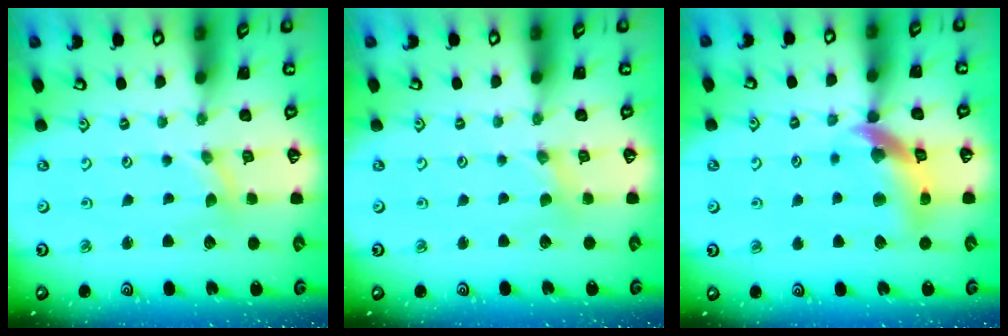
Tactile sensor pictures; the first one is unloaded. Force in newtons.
{"total": 0.7, "press": 0.7, "slide": 0.1}
{"total": 13.2, "press": 13.1, "slide": 1.6}